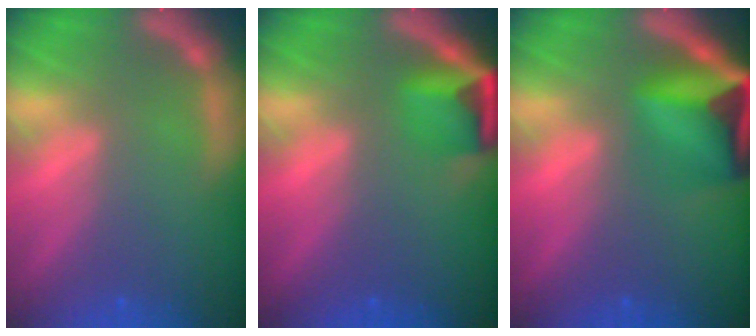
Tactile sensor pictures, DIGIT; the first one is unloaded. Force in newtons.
{"total": 4.4}
{"total": 9.5}